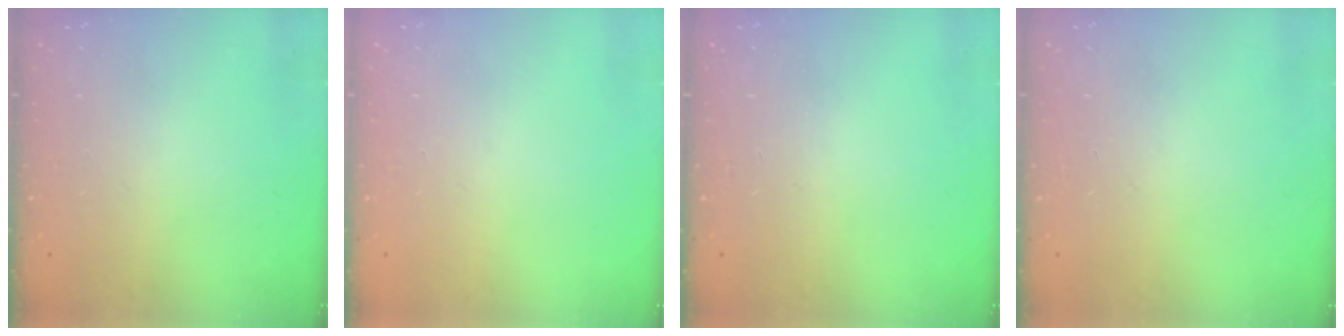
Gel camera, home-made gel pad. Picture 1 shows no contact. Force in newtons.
{"total": 0.0}
{"total": 0.0}
{"total": 0.0}